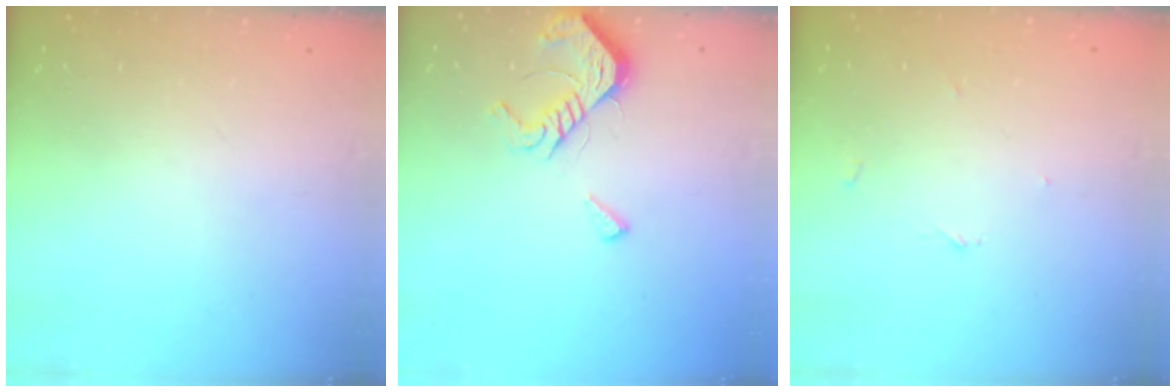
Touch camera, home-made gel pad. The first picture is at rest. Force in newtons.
{"total": 10.4, "press": 10.4, "slide": 1.1}
{"total": 2.5, "press": 2.5, "slide": 0.3}